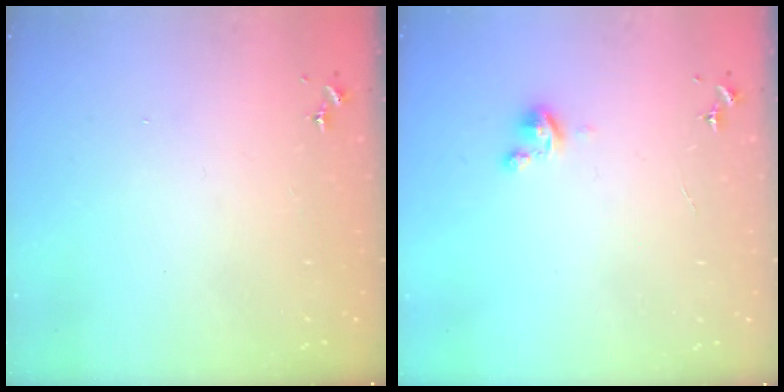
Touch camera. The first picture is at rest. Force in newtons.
{"total": 2.8, "press": 2.8, "slide": 0.3}